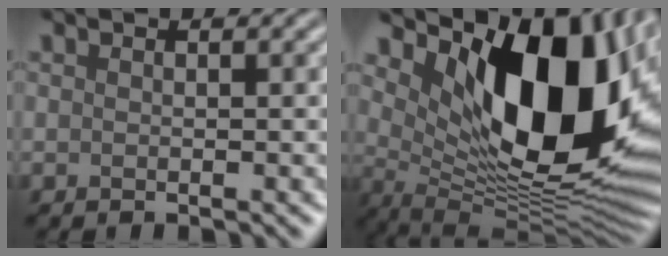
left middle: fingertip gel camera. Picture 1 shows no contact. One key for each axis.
{"total": 15.5, "fx": 4.4, "fy": 8.0, "fz": 12.5, "tx": -0.183, "ty": -0.017, "tz": 0.085}